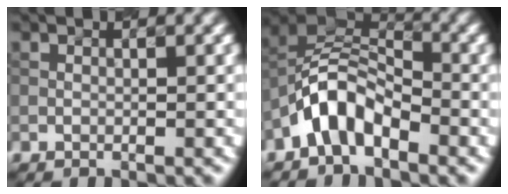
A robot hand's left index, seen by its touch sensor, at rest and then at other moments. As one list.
[{"total": 5.4, "force": [-3.0, 2.9, 3.4], "torque": [-0.059, 0.016, -0.067]}]